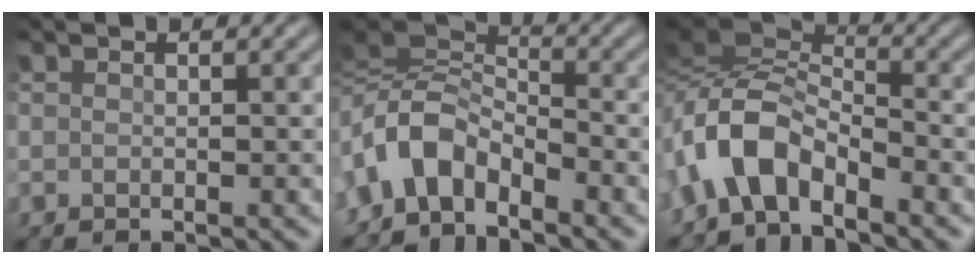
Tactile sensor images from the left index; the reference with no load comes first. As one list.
[{"total": 5.9, "force": [-2.5, 3.5, 4.1], "torque": [-0.080, 0.013, -0.059]}, {"total": 5.8, "force": [-3.1, 2.7, 4.1], "torque": [-0.079, 0.011, -0.069]}]